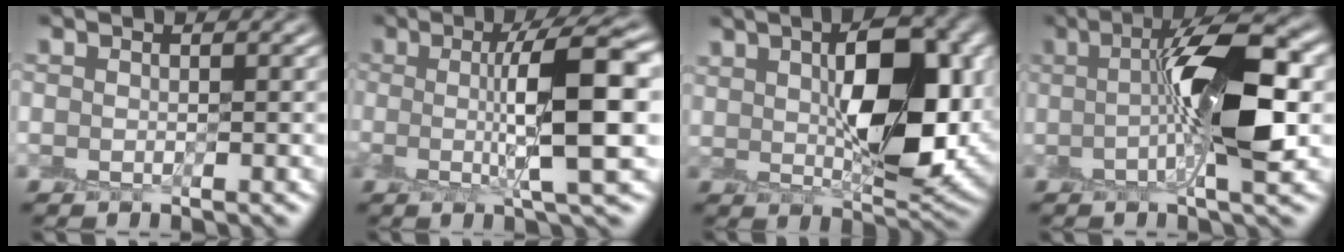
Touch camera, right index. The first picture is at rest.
{"total": 9.0, "force": [0.7, 2.1, 8.7], "torque": [-0.120, 0.004, 0.012]}
{"total": 10.0, "force": [1.9, 4.4, 8.8], "torque": [-0.131, 0.005, 0.040]}
{"total": 9.6, "force": [0.4, 2.5, 9.2], "torque": [-0.140, 0.013, 0.005]}